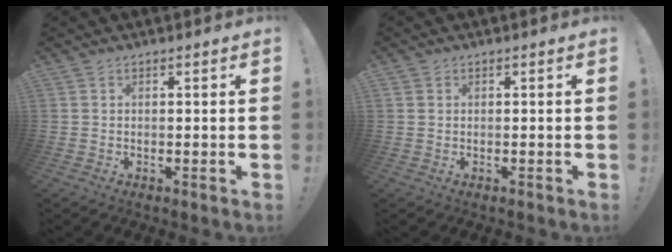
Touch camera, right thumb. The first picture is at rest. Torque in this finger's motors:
{"motor_torque": [0.08, -0.14, -0.04, 0.22, 0.01]}